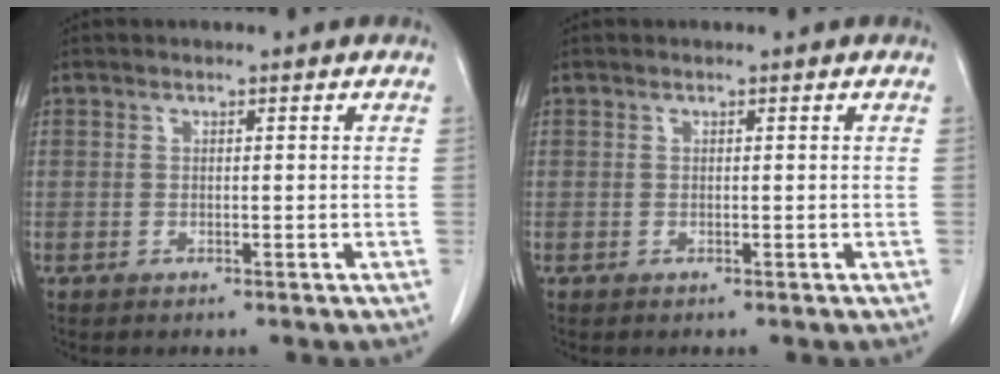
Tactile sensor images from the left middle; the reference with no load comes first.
{"total": 0.0}